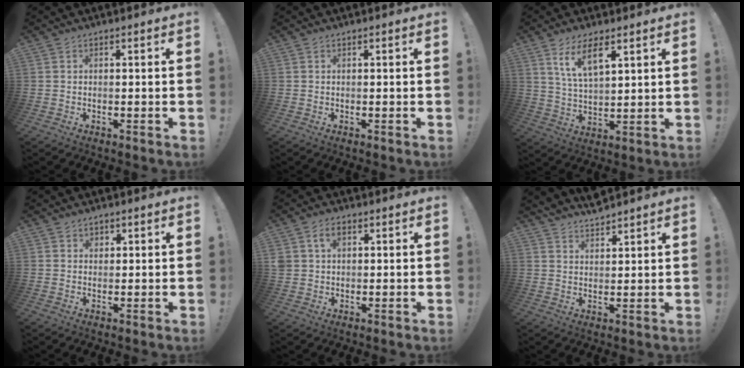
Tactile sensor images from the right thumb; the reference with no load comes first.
{"total": 0.0}
{"total": 9.3, "force": [5.8, 3.2, 6.6], "torque": [-0.124, -0.017, 0.105]}
{"total": 1.6, "force": [1.0, 1.2, 0.2], "torque": [0.010, -0.007, 0.015]}
{"total": 4.7, "force": [1.9, 3.5, 2.5], "torque": [-0.046, 0.007, 0.036]}
{"total": 4.3, "force": [4.2, 0.9, 0.5], "torque": [-0.006, -0.034, 0.078]}